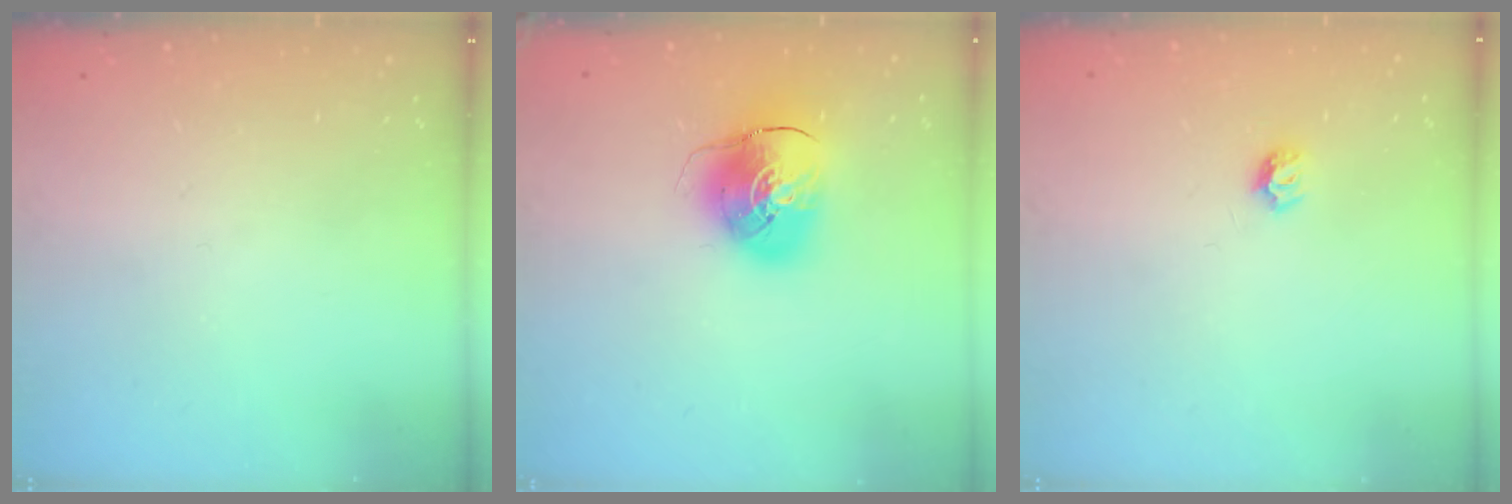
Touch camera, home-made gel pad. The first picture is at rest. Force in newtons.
{"total": 11.2, "press": 11.0, "slide": 1.9}
{"total": 5.5, "press": 5.4, "slide": 0.6}